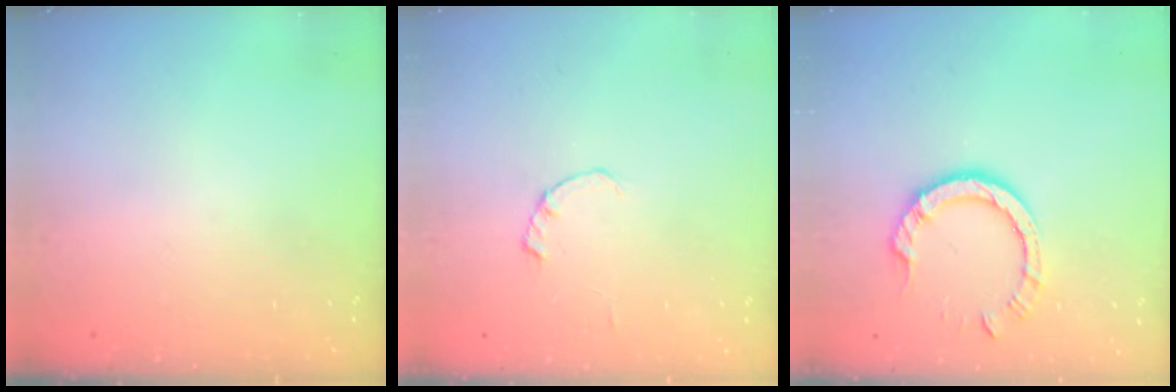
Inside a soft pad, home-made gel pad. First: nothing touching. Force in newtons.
{"total": 0.0}
{"total": 8.5, "press": 8.4, "slide": 1.0}